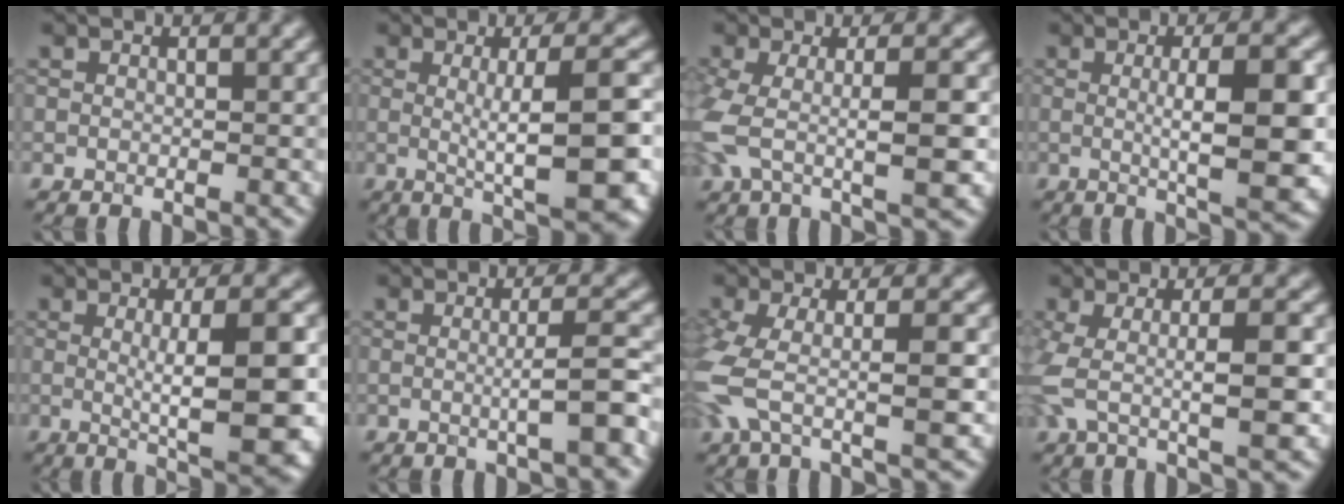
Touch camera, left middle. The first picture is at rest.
{"total": 8.0, "force": [-0.2, 1.7, 7.8], "torque": [-0.097, 0.000, -0.001]}
{"total": 5.9, "force": [-0.7, 1.8, 5.6], "torque": [-0.118, -0.004, -0.016]}
{"total": 7.3, "force": [0.0, 1.6, 7.1], "torque": [-0.093, 0.000, 0.000]}
{"total": 7.9, "force": [-0.1, 1.7, 7.7], "torque": [-0.099, -0.003, 0.001]}
{"total": 3.5, "force": [-0.3, 0.6, 3.4], "torque": [-0.048, 0.001, -0.012]}
{"total": 6.3, "force": [-1.3, 2.0, 5.9], "torque": [-0.135, -0.006, -0.033]}
{"total": 5.8, "force": [-0.3, 1.4, 5.6], "torque": [-0.108, -0.001, -0.009]}